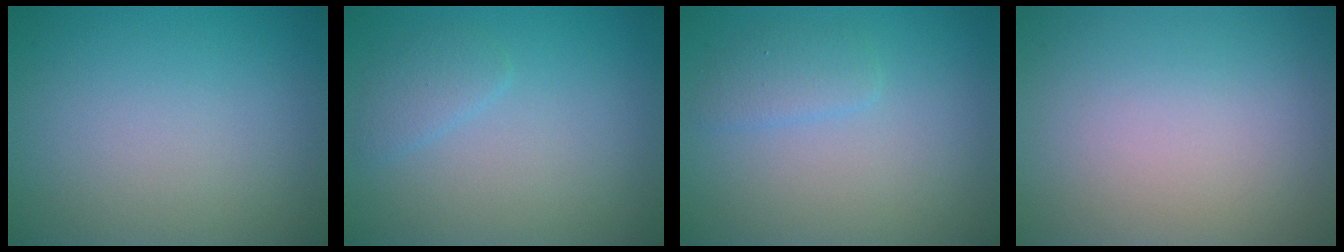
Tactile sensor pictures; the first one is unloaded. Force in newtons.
{"total": 1.4, "press": 1.4, "slide": 0.1}
{"total": 1.5, "press": 1.5, "slide": 0.1}
{"total": 0.5, "press": 0.5, "slide": 0.0}